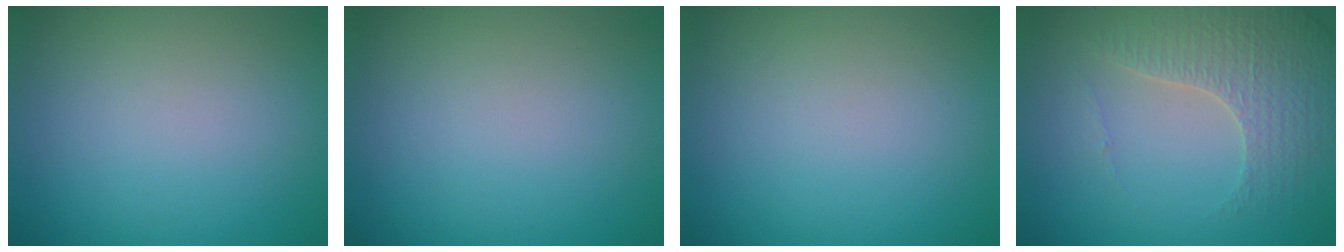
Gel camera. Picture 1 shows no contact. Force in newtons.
{"total": 0.0}
{"total": 0.0}
{"total": 3.5, "press": 3.4, "slide": 0.6}